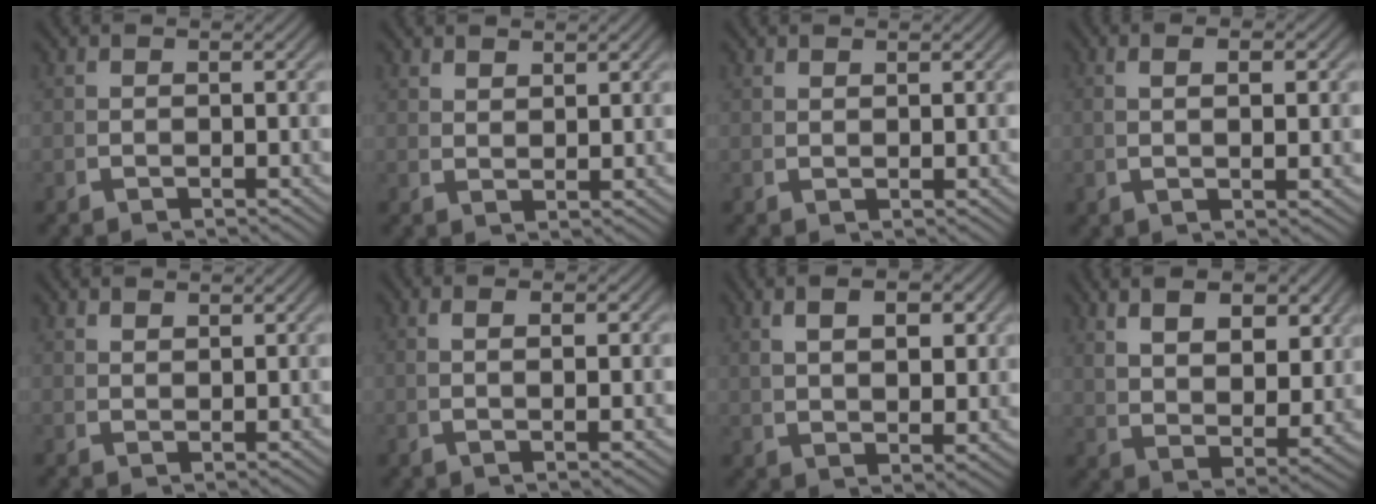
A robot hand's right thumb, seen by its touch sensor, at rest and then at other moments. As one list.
[{"total": 2.0, "force": [2.0, -0.1, 0.3], "torque": [0.000, 0.003, 0.044]}, {"total": 1.1, "force": [1.0, -0.2, 0.0], "torque": [0.005, 0.004, 0.023]}, {"total": 2.6, "force": [0.8, 0.1, 2.5], "torque": [-0.043, 0.006, 0.018]}, {"total": 1.8, "force": [1.7, -0.2, 0.2], "torque": [0.002, 0.003, 0.039]}, {"total": 2.1, "force": [0.7, 0.0, 2.0], "torque": [-0.033, 0.005, 0.017]}, {"total": 4.6, "force": [2.1, 1.6, 3.7], "torque": [-0.047, 0.004, 0.047]}, {"total": 8.2, "force": [2.8, 4.5, 6.3], "torque": [-0.109, -0.027, 0.065]}]